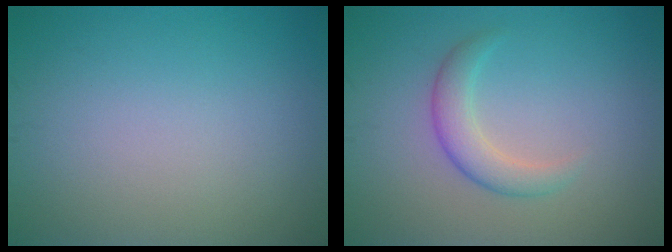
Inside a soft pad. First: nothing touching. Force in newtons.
{"total": 2.5, "press": 2.5, "slide": 0.1}